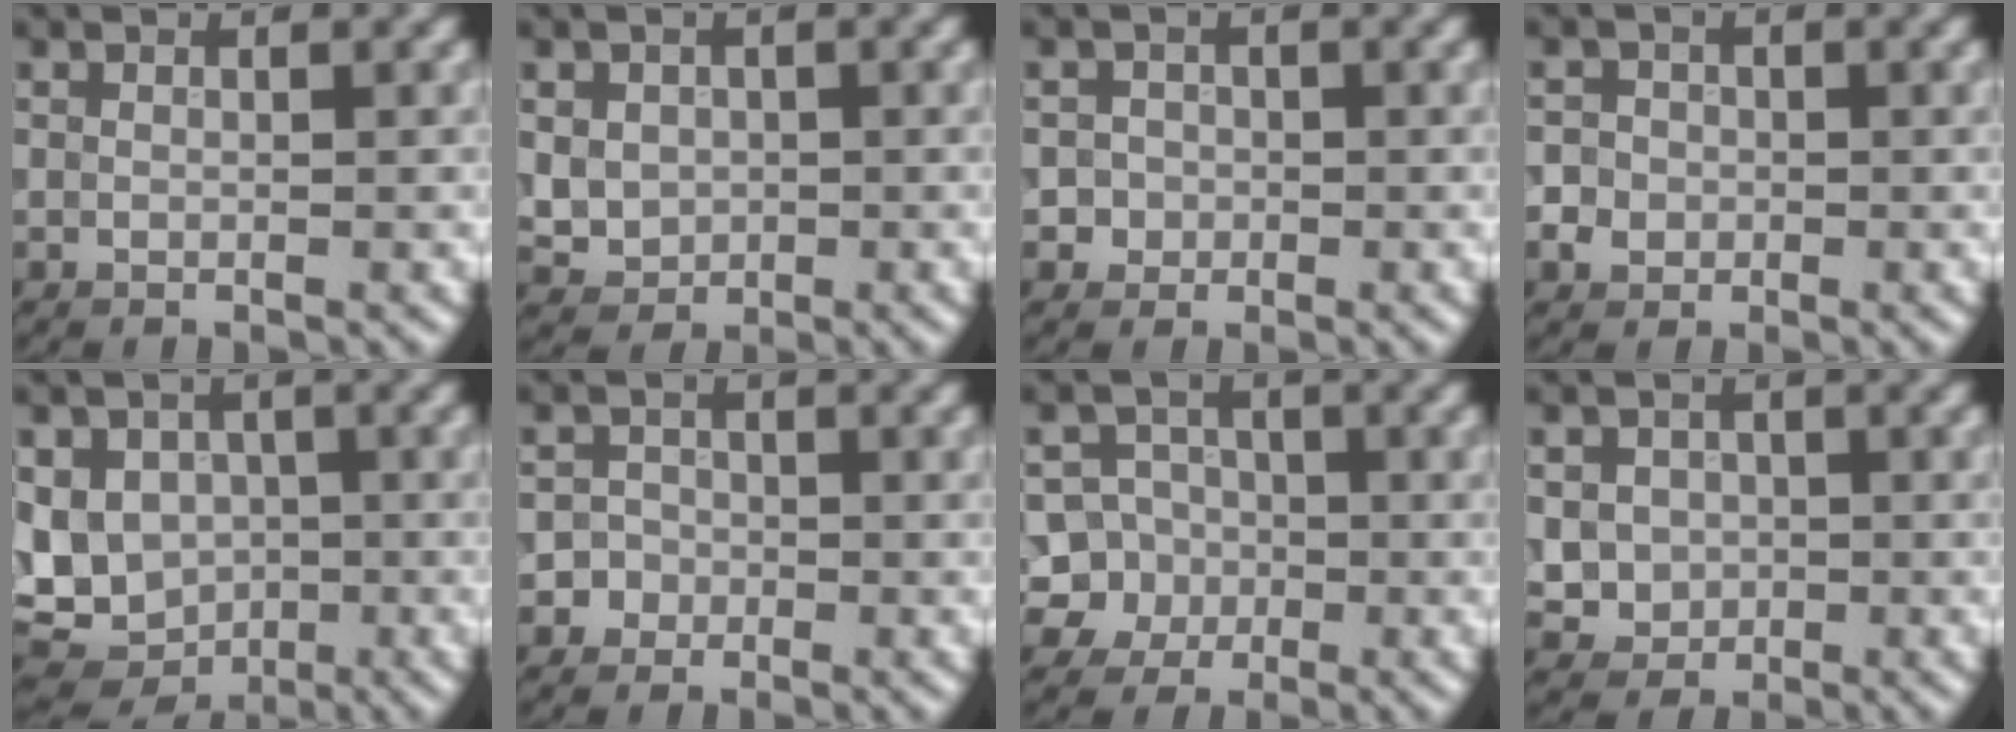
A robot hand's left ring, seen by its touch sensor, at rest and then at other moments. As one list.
[{"total": 3.1, "force": [0.3, 2.7, 1.4], "torque": [-0.026, 0.003, 0.005]}, {"total": 1.5, "force": [-0.2, 1.4, 0.2], "torque": [0.022, -0.001, -0.007]}, {"total": 2.8, "force": [-0.5, 2.6, 0.8], "torque": [0.002, 0.012, -0.023]}, {"total": 8.1, "force": [-0.1, 7.0, 4.0], "torque": [-0.061, -0.004, -0.017]}, {"total": 1.8, "force": [-0.6, 1.7, 0.1], "torque": [0.028, 0.006, -0.015]}, {"total": 6.8, "force": [-1.7, 6.5, 1.2], "torque": [-0.004, 0.015, -0.056]}, {"total": 3.2, "force": [0.2, 3.0, 1.2], "torque": [-0.015, -0.001, 0.000]}]